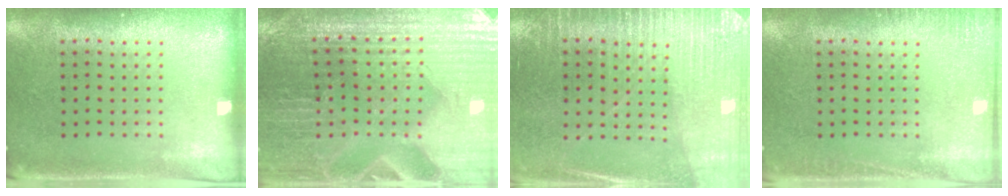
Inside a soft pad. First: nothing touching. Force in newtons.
{"total": 3.3, "press": 3.3, "slide": 0.3}
{"total": 3.0, "press": 3.0, "slide": 0.5}
{"total": 1.6, "press": 1.6, "slide": 0.4}